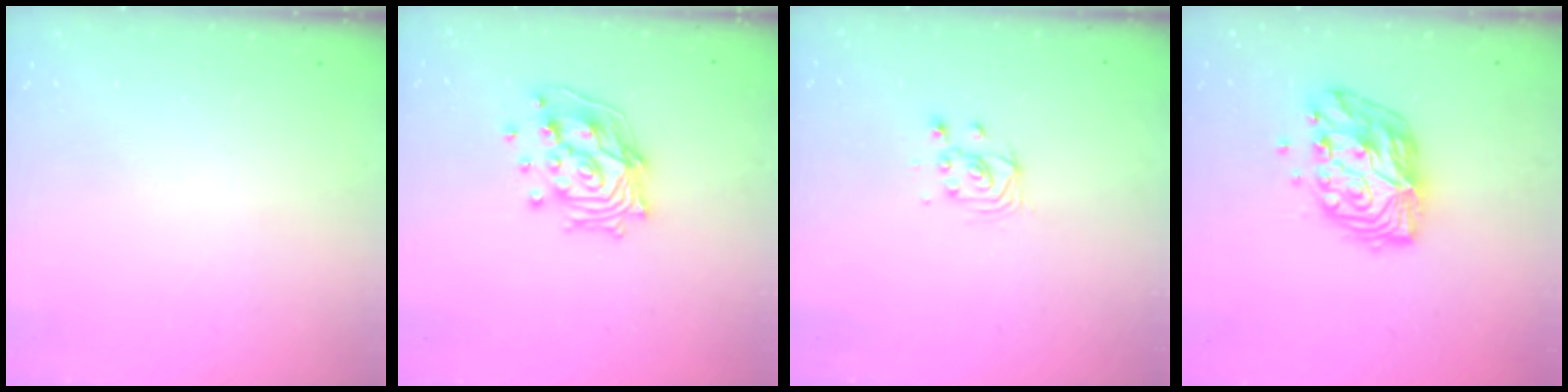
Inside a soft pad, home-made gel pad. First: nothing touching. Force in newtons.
{"total": 14.4, "press": 14.3, "slide": 1.6}
{"total": 3.8, "press": 3.8, "slide": 0.3}
{"total": 12.6, "press": 12.5, "slide": 1.1}